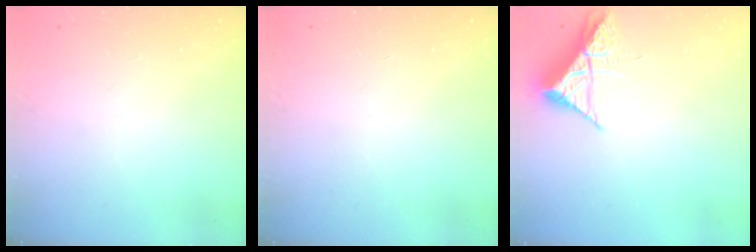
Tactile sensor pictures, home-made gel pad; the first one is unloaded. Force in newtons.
{"total": 0.0}
{"total": 7.0, "press": 7.0, "slide": 0.3}